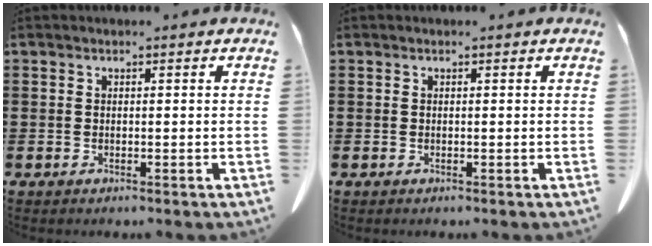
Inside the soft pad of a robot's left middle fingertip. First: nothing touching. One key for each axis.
{"total": 0.0}